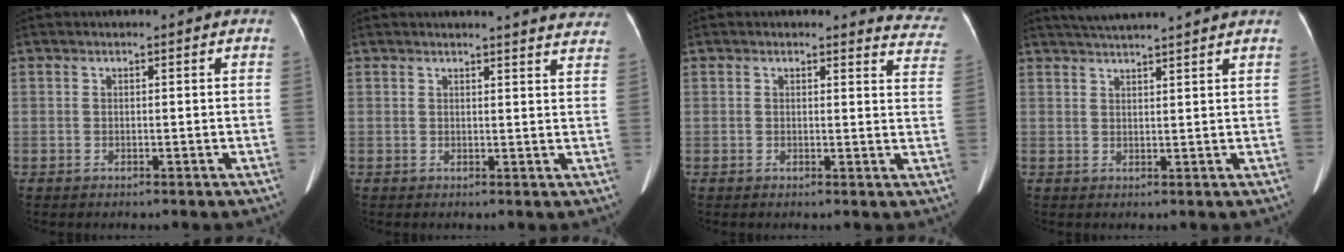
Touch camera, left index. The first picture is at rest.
{"total": 11.8, "force": [11.4, 1.1, 2.7], "torque": [-0.010, -0.043, 0.098]}
{"total": 6.7, "force": [6.5, 1.7, -0.2], "torque": [0.037, -0.050, 0.025]}
{"total": 8.3, "force": [7.5, -0.9, 3.3], "torque": [-0.056, 0.029, 0.105]}